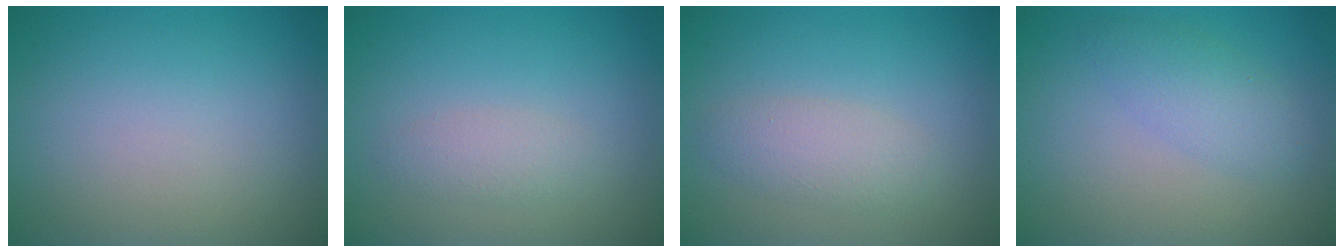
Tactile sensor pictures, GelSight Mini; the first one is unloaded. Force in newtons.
{"total": 1.6, "press": 1.6, "slide": 0.1}
{"total": 2.5, "press": 2.5, "slide": 0.1}
{"total": 2.5, "press": 2.5, "slide": 0.1}